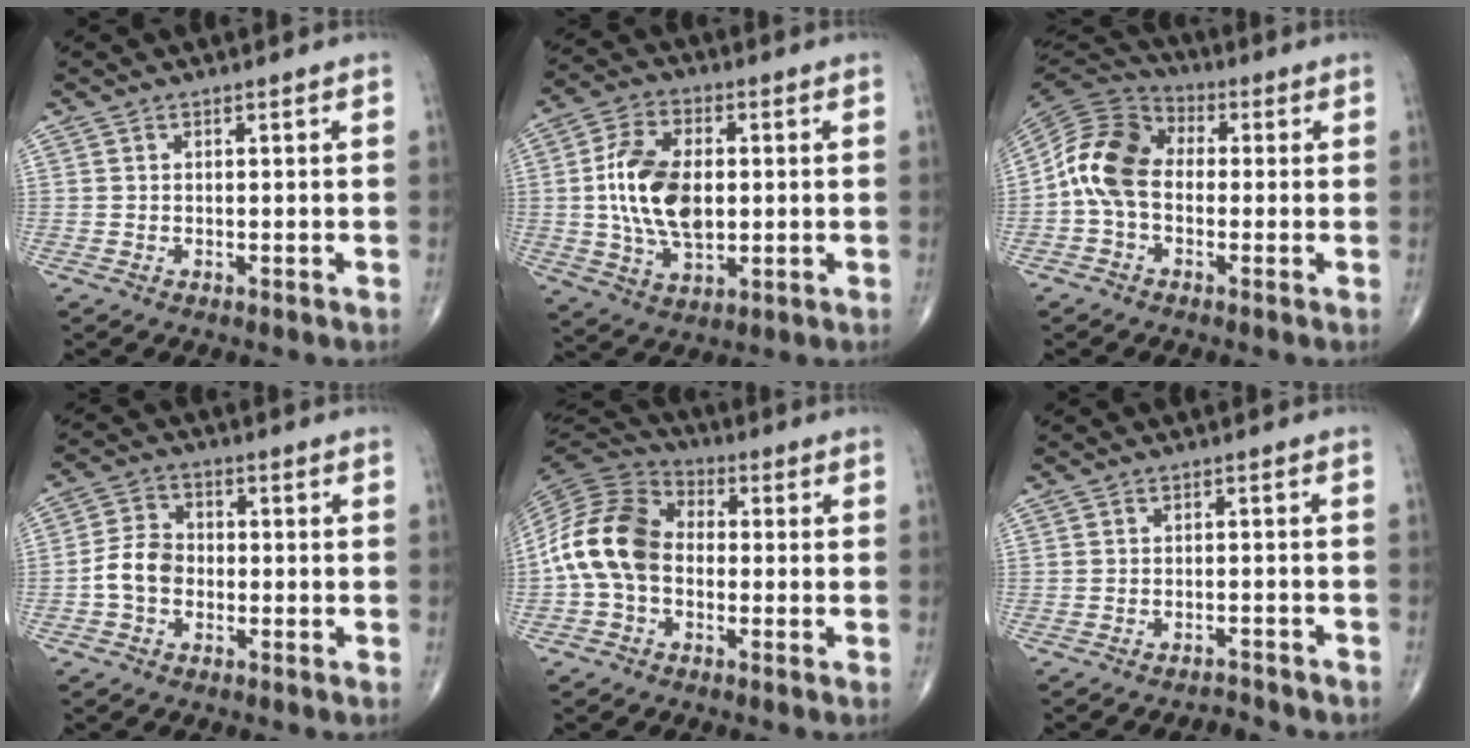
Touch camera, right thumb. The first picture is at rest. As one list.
[{"total": 14.6, "force": [0.5, 8.6, 11.7], "torque": [-0.210, 0.004, 0.011]}, {"total": 11.7, "force": [-0.8, 8.2, 8.3], "torque": [-0.151, 0.028, -0.032]}, {"total": 6.2, "force": [-1.6, 4.7, 3.7], "torque": [-0.060, 0.022, -0.042]}, {"total": 13.0, "force": [-1.7, 9.4, 8.9], "torque": [-0.171, 0.035, -0.046]}, {"total": 2.9, "force": [-2.9, 0.5, -0.1], "torque": [-0.007, 0.017, -0.041]}]